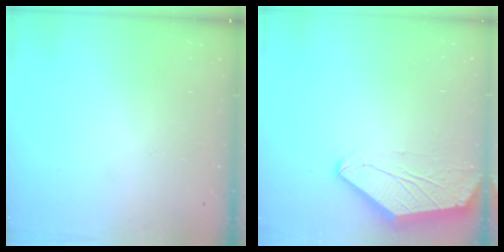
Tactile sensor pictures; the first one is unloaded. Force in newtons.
{"total": 0.0}